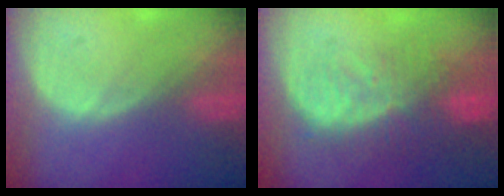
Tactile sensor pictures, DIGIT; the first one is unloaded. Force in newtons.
{"total": 10.3, "press": 8.8, "slide": 5.4}